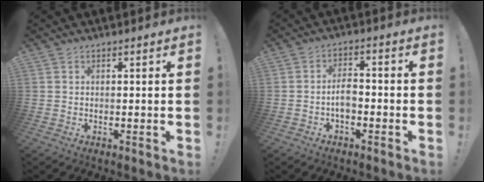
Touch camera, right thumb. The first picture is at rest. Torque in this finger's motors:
{"motor_torque": [0.97, 0.35, 0.31, -0.27, 0.00]}